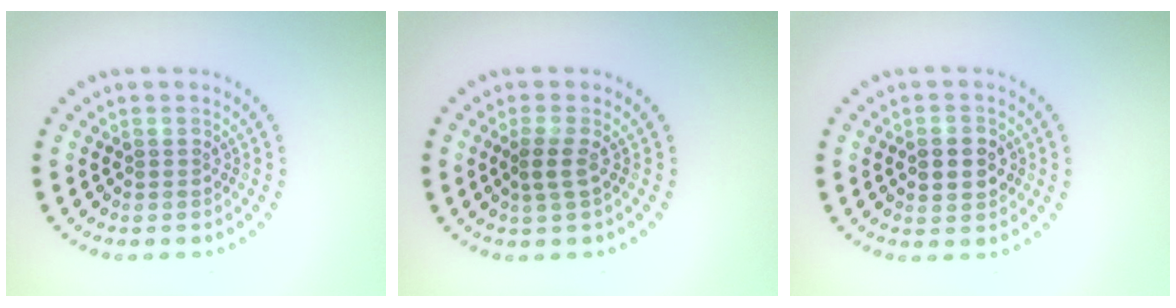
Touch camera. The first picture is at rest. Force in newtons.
{"total": 1.8, "press": 1.4, "slide": 1.1}
{"total": 2.6, "press": 2.6, "slide": 0.1}